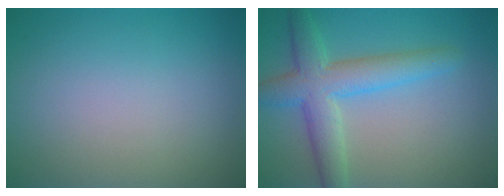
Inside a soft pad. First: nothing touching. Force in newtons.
{"total": 5.5, "press": 5.5, "slide": 0.3}